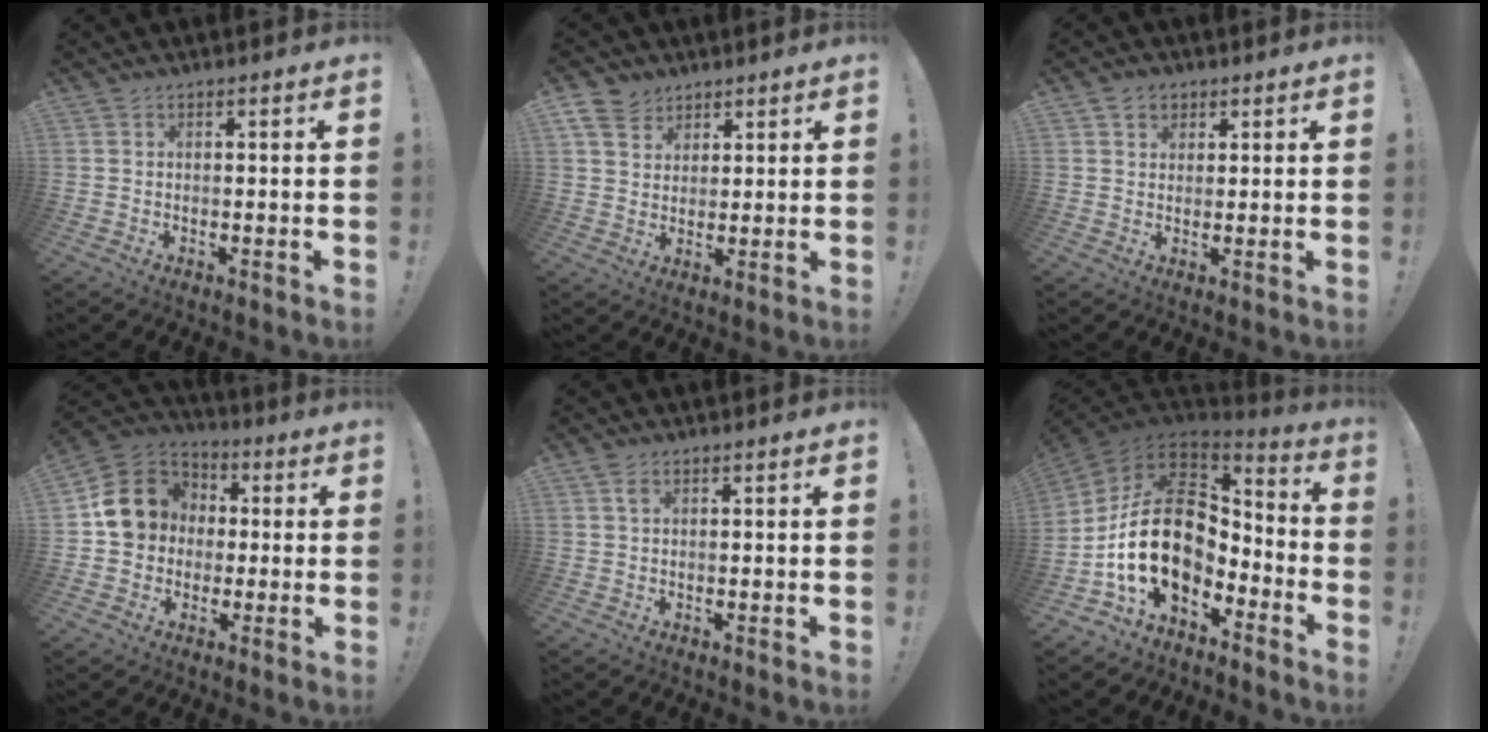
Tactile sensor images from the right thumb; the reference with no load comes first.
{"total": 7.7, "force": [5.2, 5.4, 1.9], "torque": [-0.040, -0.027, 0.104]}
{"total": 3.7, "force": [2.1, 2.9, 1.1], "torque": [-0.007, -0.006, 0.036]}
{"total": 13.3, "force": [1.8, 11.7, 6.3], "torque": [-0.098, 0.013, 0.042]}
{"total": 1.7, "force": [0.7, 0.7, 1.4], "torque": [-0.031, 0.003, 0.011]}
{"total": 22.8, "force": [-0.7, 15.0, 17.2], "torque": [-0.328, 0.006, 0.009]}